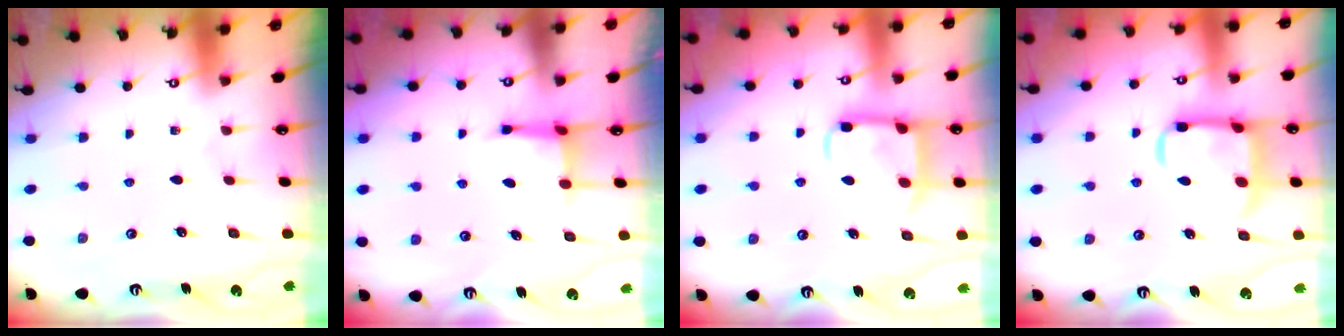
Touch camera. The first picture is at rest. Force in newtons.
{"total": 4.2, "press": 4.2, "slide": 0.8}
{"total": 12.0, "press": 11.9, "slide": 1.4}
{"total": 14.1, "press": 14.0, "slide": 1.6}